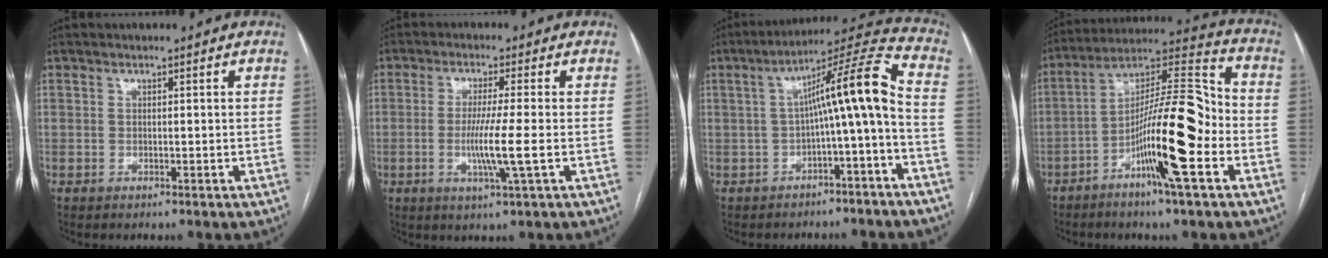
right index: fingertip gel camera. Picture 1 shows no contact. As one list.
[{"total": 6.8, "force": [-1.3, -1.0, 6.6], "torque": [-0.128, -0.019, -0.028]}, {"total": 11.3, "force": [-1.7, -0.1, 11.2], "torque": [-0.163, 0.040, -0.026]}, {"total": 16.8, "force": [-5.5, 1.4, 15.8], "torque": [-0.281, 0.010, -0.097]}]